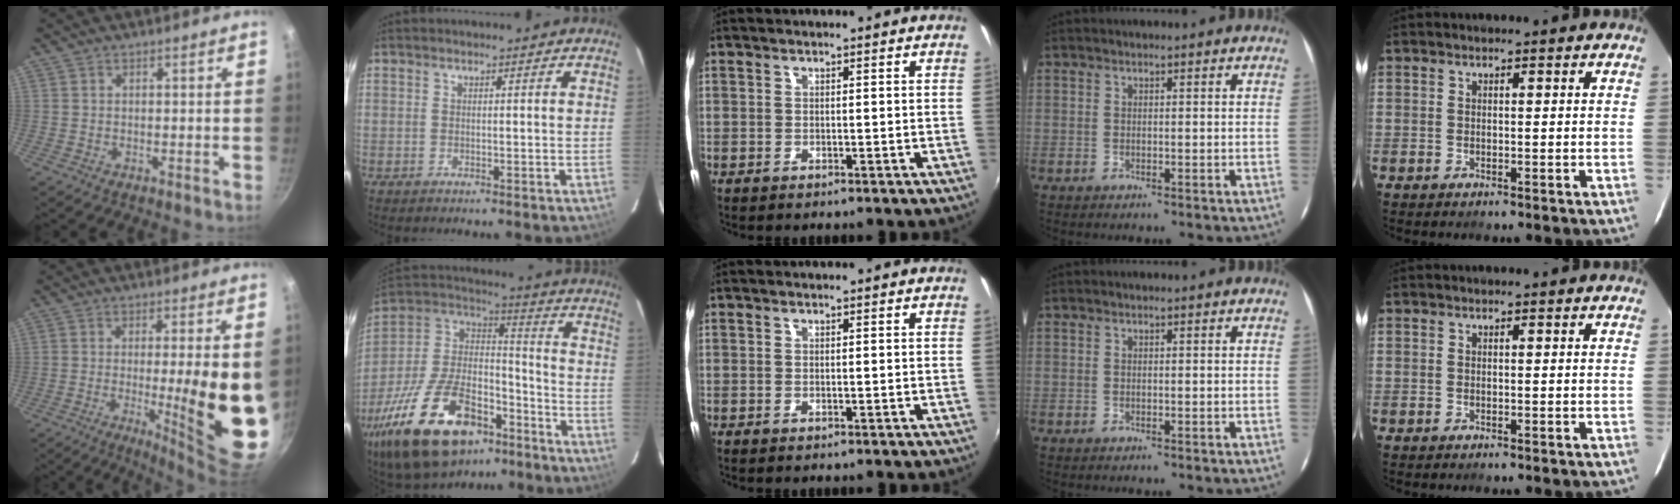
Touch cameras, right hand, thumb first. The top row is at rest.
{"thumb": {"total": 18.3, "force": [-1.7, 3.8, 17.8], "torque": [-0.227, -0.025, -0.014]}, "index": {"total": 30.2, "force": [-18.0, 14.9, 19.1], "torque": [-0.386, 0.001, -0.289]}}